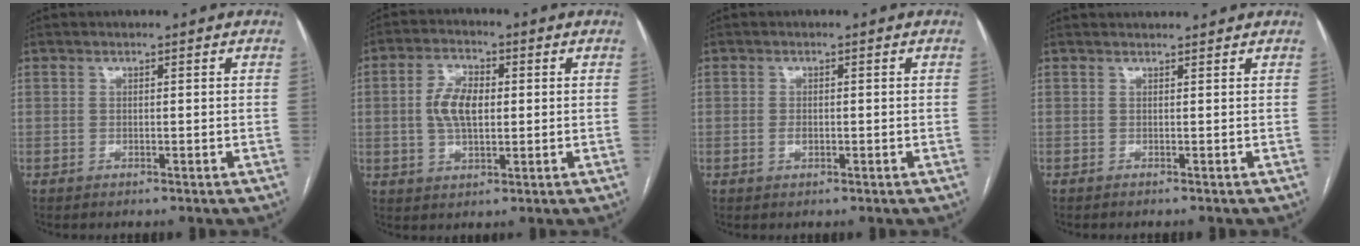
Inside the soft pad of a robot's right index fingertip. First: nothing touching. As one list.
[{"total": 6.8, "force": [0.5, 3.4, 5.8], "torque": [-0.121, 0.013, 0.009]}, {"total": 1.1, "force": [-0.2, 0.6, 0.9], "torque": [-0.016, 0.001, -0.003]}, {"total": 2.5, "force": [2.3, 0.5, 1.0], "torque": [-0.032, 0.030, 0.021]}]